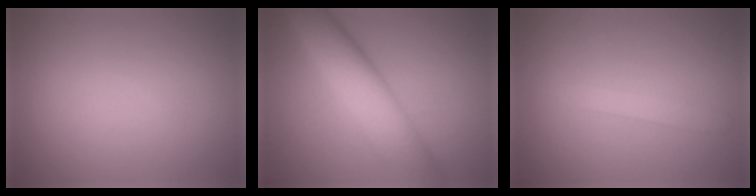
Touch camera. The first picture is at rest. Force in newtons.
{"total": 8.1, "press": 8.1, "slide": 0.1}
{"total": 1.6, "press": 1.6, "slide": 0.1}